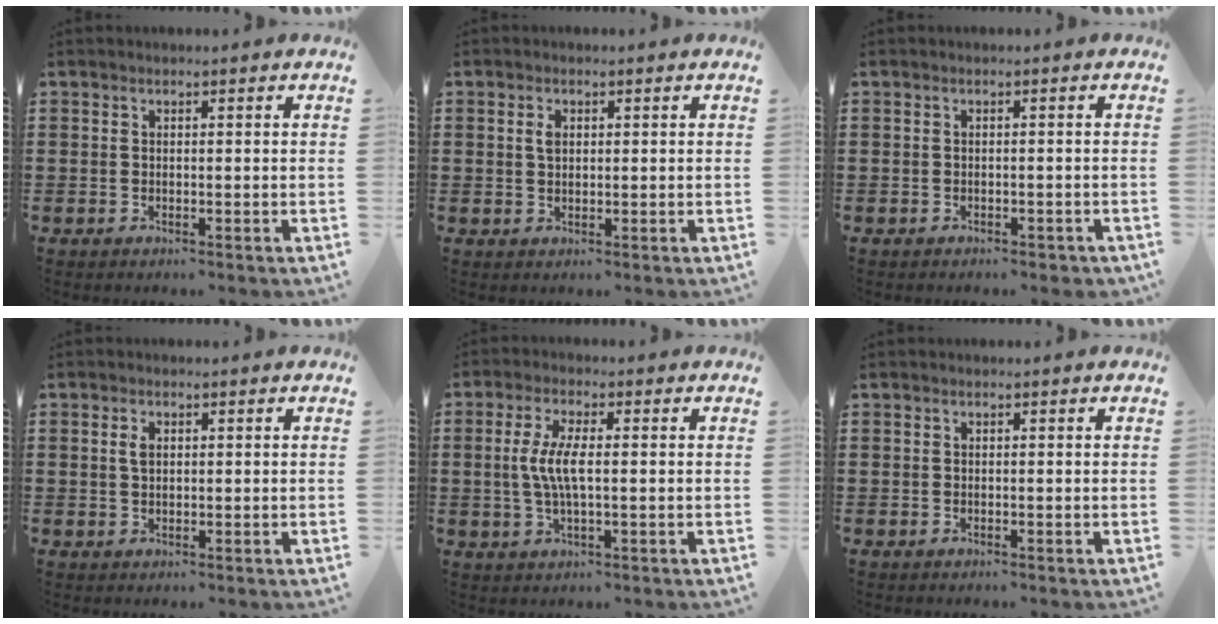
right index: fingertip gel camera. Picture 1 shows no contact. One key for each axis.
{"total": 1.8, "fx": 0.5, "fy": 1.0, "fz": 1.4, "tx": -0.031, "ty": 0.006, "tz": 0.009}
{"total": 0.7, "fx": -0.6, "fy": 0.2, "fz": 0.2, "tx": -0.008, "ty": -0.005, "tz": -0.011}
{"total": 1.9, "fx": 0.5, "fy": 1.0, "fz": 1.5, "tx": -0.033, "ty": 0.005, "tz": 0.009}
{"total": 5.4, "fx": -0.1, "fy": 1.5, "fz": 5.2, "tx": -0.116, "ty": -0.008, "tz": -0.011}
{"total": 0.0}